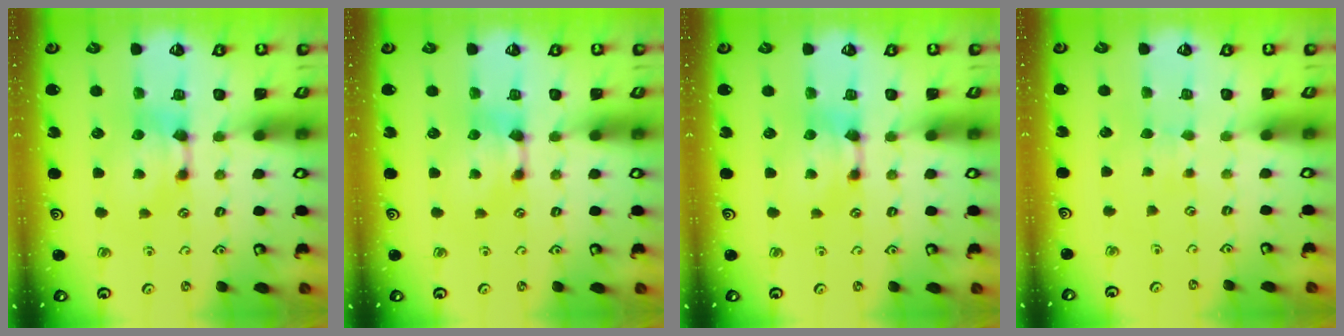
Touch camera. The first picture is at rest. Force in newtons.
{"total": 0.0}
{"total": 0.0}
{"total": 2.5, "press": 2.5, "slide": 0.3}